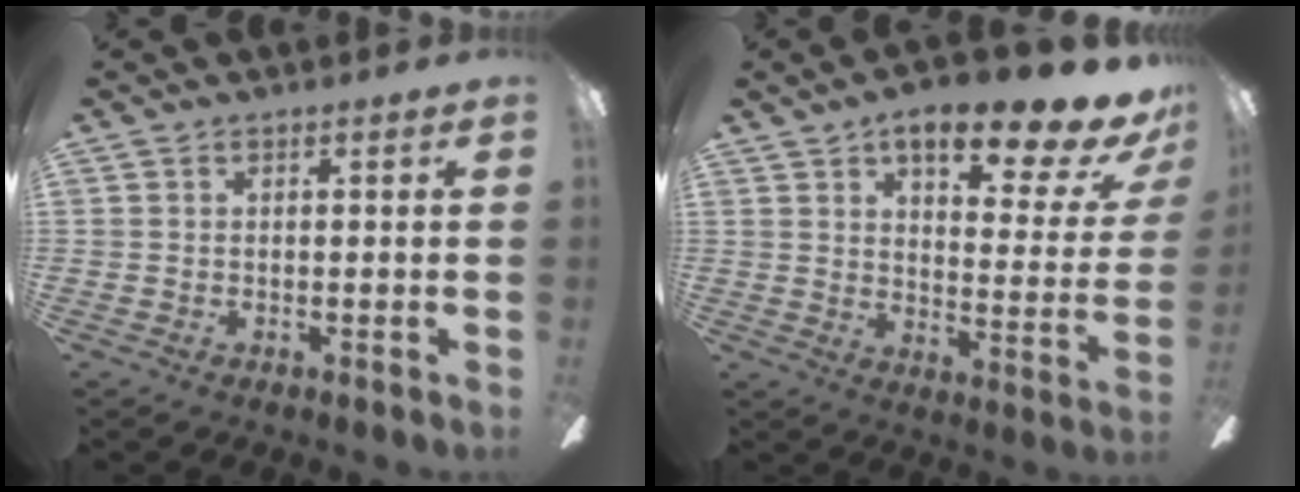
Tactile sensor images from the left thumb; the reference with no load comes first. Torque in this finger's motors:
{"motor_torque": [1.57, 1.59, 1.41, -1.36, 0.22]}